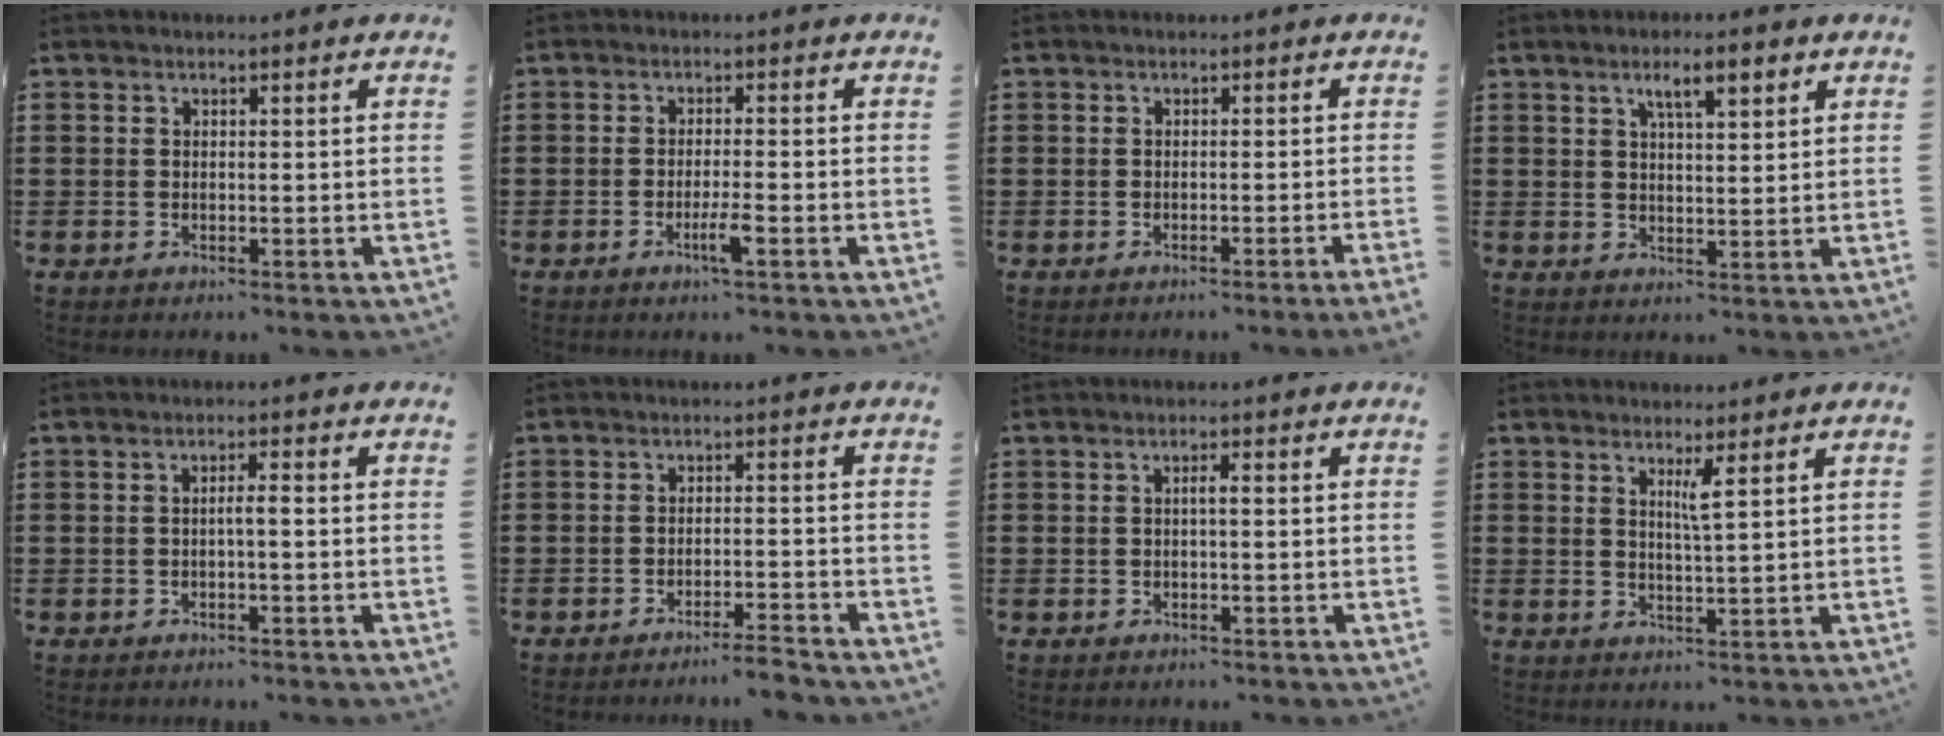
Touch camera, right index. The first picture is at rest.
{"total": 3.4, "force": [-1.7, 0.1, 3.0], "torque": [-0.057, -0.008, -0.032]}
{"total": 1.1, "force": [-0.9, -0.4, 0.6], "torque": [-0.011, -0.002, -0.018]}
{"total": 4.5, "force": [2.5, 0.9, 3.7], "torque": [-0.070, 0.004, 0.039]}
{"total": 1.6, "force": [-0.3, 0.0, 1.5], "torque": [-0.028, 0.001, -0.008]}
{"total": 3.4, "force": [-3.2, -0.3, 1.0], "torque": [-0.019, -0.003, -0.065]}
{"total": 1.2, "force": [-0.1, 0.1, 1.2], "torque": [-0.023, 0.000, -0.003]}
{"total": 2.6, "force": [1.5, -0.4, 2.0], "torque": [-0.042, -0.006, 0.025]}